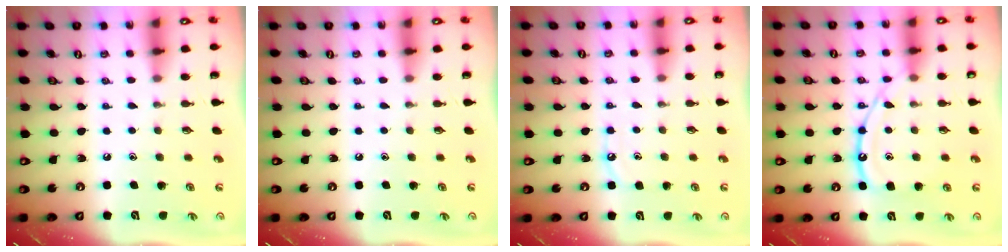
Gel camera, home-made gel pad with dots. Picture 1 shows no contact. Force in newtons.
{"total": 0.0}
{"total": 5.1, "press": 5.1, "slide": 0.5}
{"total": 14.4, "press": 14.3, "slide": 1.2}